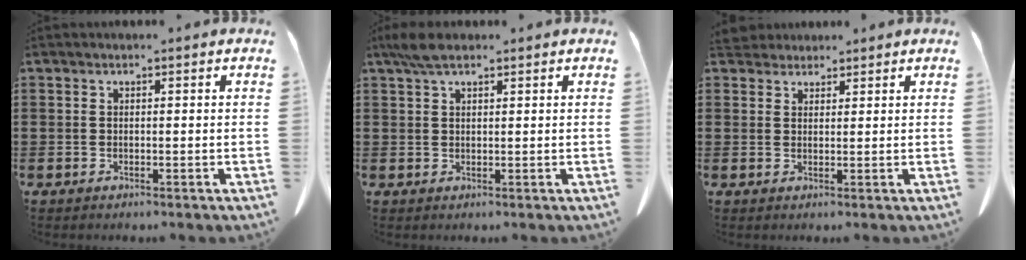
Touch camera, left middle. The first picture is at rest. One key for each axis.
{"total": 3.4, "fx": 2.3, "fy": 1.2, "fz": 2.2, "tx": -0.051, "ty": 0.004, "tz": 0.043}
{"total": 2.8, "fx": 2.6, "fy": 0.9, "fz": 0.3, "tx": -0.013, "ty": -0.001, "tz": 0.051}